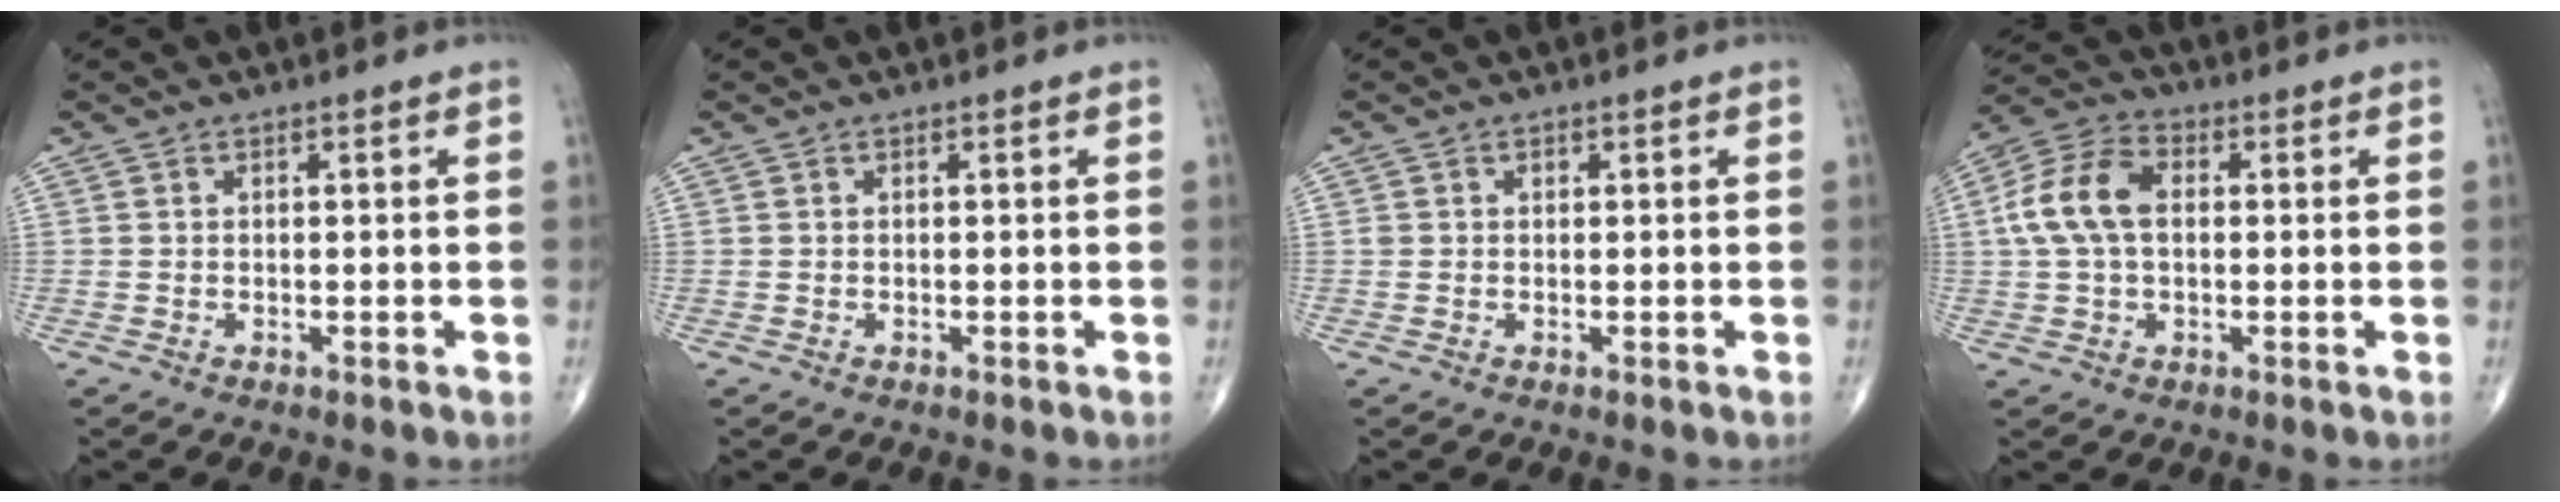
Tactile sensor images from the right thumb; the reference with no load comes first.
{"total": 0.0}
{"total": 0.7, "force": [0.2, 0.6, 0.3], "torque": [0.000, 0.000, 0.003]}
{"total": 10.8, "force": [1.1, 6.8, 8.2], "torque": [-0.172, 0.029, 0.015]}